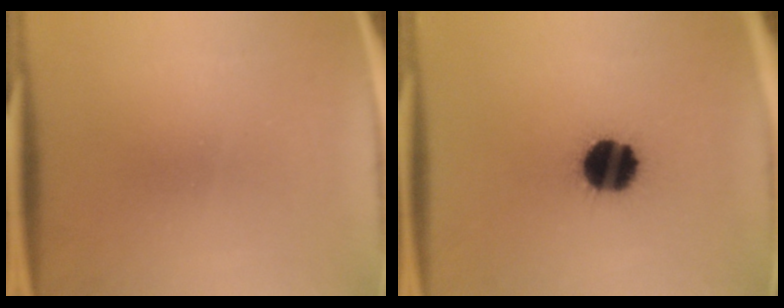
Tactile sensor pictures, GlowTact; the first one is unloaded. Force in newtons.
{"total": 15.1}